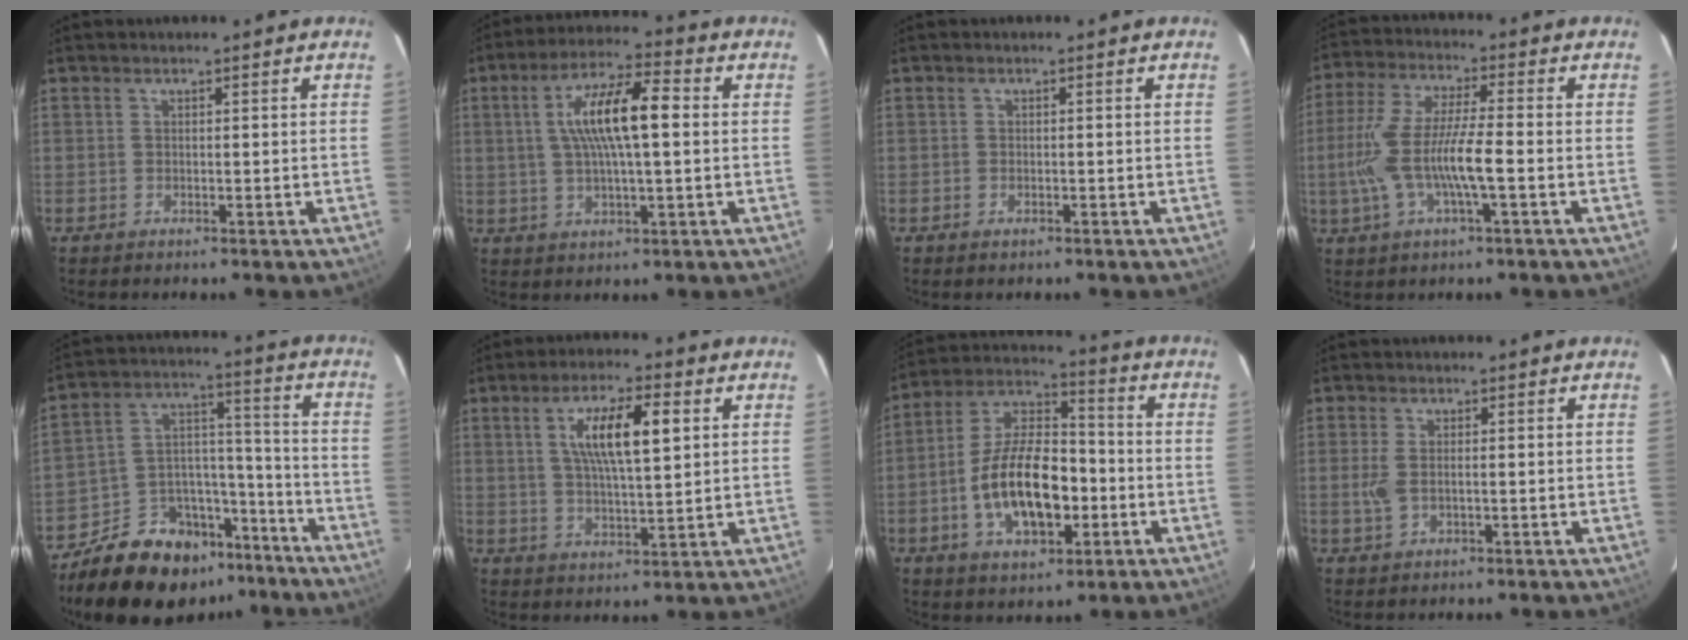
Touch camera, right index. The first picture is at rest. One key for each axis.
{"total": 11.9, "fx": 1.6, "fy": 2.7, "fz": 11.5, "tx": -0.210, "ty": 0.016, "tz": 0.028}
{"total": 0.8, "fx": -0.5, "fy": 0.6, "fz": 0.3, "tx": -0.005, "ty": -0.002, "tz": -0.007}
{"total": 12.5, "fx": -2.7, "fy": 2.1, "fz": 12.0, "tx": -0.249, "ty": -0.003, "tz": -0.049}
{"total": 19.2, "fx": -14.1, "fy": 10.6, "fz": 7.7, "tx": -0.157, "ty": 0.059, "tz": -0.203}
{"total": 10.5, "fx": 3.2, "fy": 2.7, "fz": 9.6, "tx": -0.174, "ty": 0.008, "tz": 0.058}
{"total": 16.9, "fx": -4.1, "fy": 8.4, "fz": 14.1, "tx": -0.274, "ty": 0.013, "tz": -0.066}
{"total": 3.4, "fx": -0.3, "fy": 1.6, "fz": 3.0, "tx": -0.065, "ty": -0.002, "tz": -0.004}